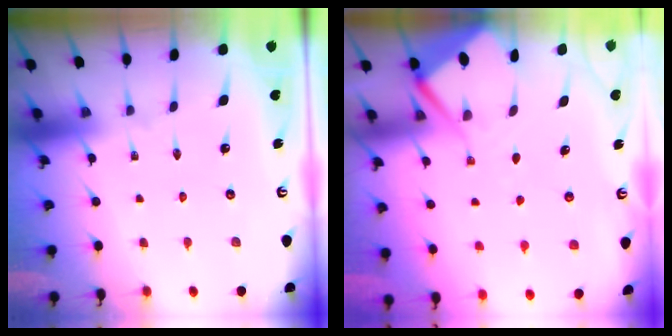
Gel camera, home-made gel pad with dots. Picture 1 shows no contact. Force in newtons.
{"total": 6.1, "press": 6.0, "slide": 0.5}